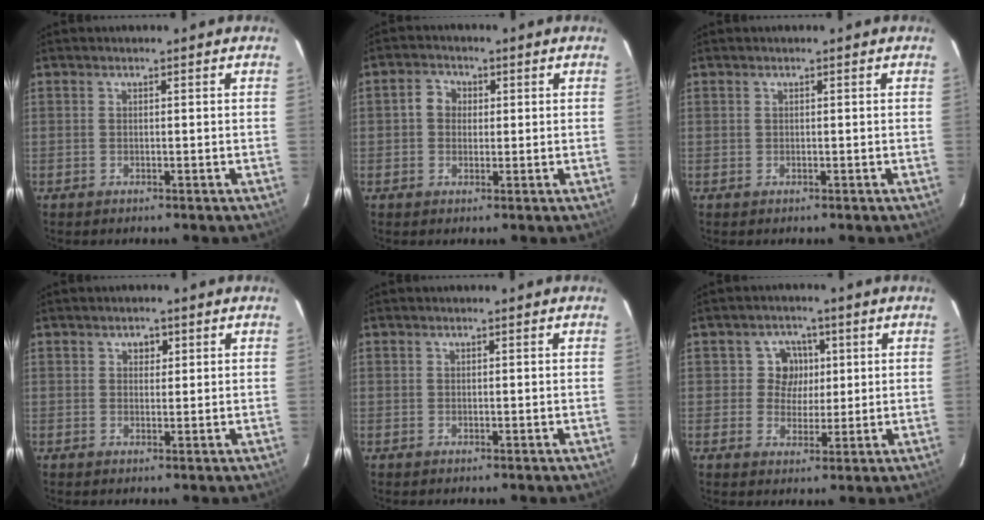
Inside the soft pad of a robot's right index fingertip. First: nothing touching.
{"total": 3.5, "force": [0.3, 3.2, 1.5], "torque": [-0.026, 0.015, 0.001]}
{"total": 0.0}
{"total": 1.8, "force": [0.8, 1.5, 0.6], "torque": [-0.006, 0.008, 0.013]}
{"total": 0.0}
{"total": 5.2, "force": [0.8, 5.0, 0.9], "torque": [-0.006, 0.009, 0.011]}